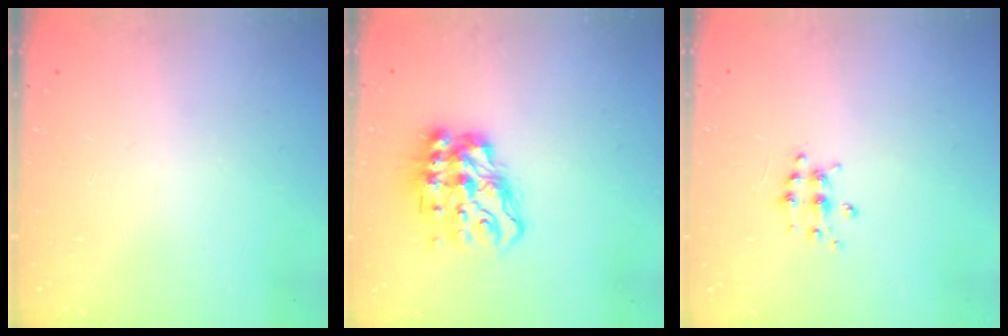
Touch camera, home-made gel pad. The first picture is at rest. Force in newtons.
{"total": 13.4, "press": 13.4, "slide": 1.3}
{"total": 5.5, "press": 5.4, "slide": 0.5}